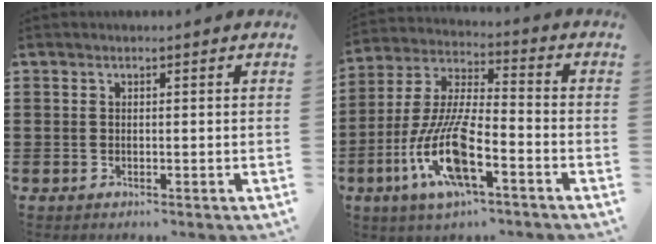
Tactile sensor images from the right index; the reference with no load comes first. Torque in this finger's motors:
{"motor_torque": [2.14, 0.00, 1.05, 0.21]}